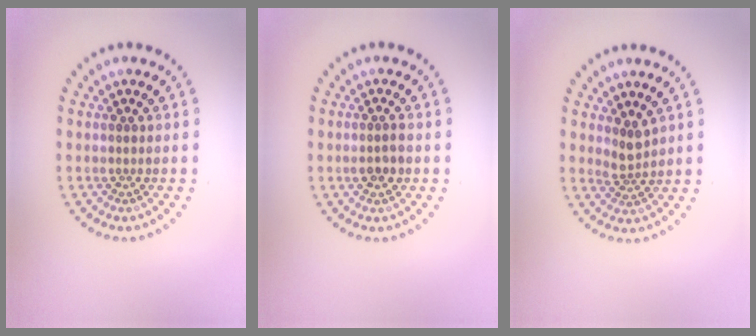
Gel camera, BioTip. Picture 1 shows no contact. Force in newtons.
{"total": 1.7, "press": 1.6, "slide": 0.6}
{"total": 1.8, "press": 1.3, "slide": 1.2}